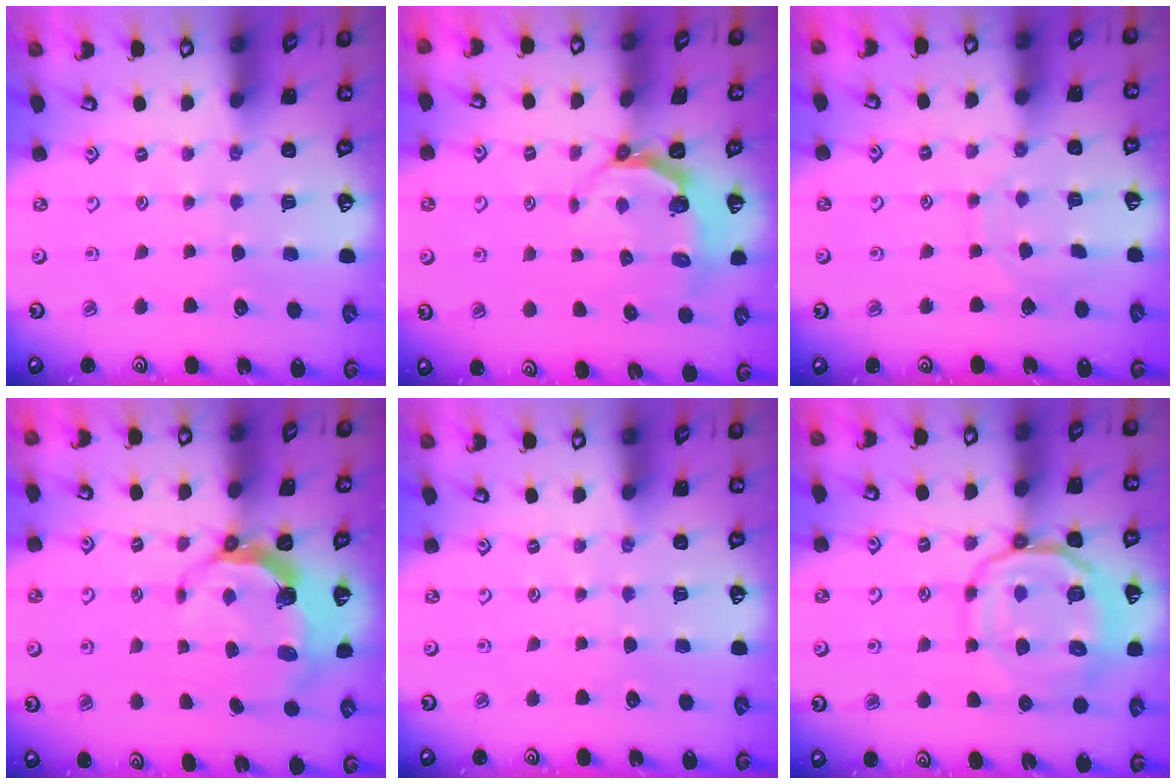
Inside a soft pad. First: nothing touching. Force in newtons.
{"total": 4.8, "press": 3.7, "slide": 3.1}
{"total": 6.0, "press": 5.9, "slide": 0.6}
{"total": 6.6, "press": 5.1, "slide": 4.2}
{"total": 0.0}
{"total": 14.0, "press": 13.9, "slide": 1.6}